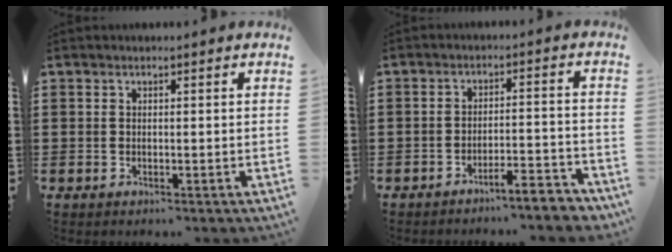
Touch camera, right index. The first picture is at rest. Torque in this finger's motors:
{"motor_torque": [0.40, 0.63, 0.25, 0.03]}